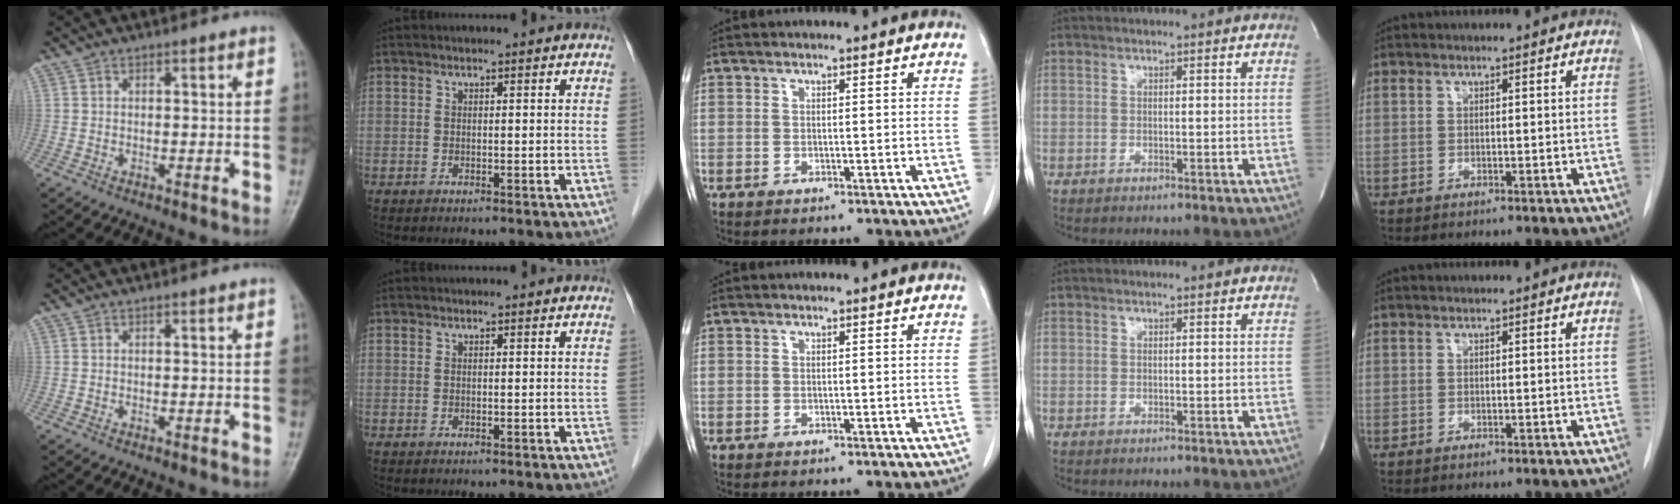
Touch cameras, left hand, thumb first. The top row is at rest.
{}